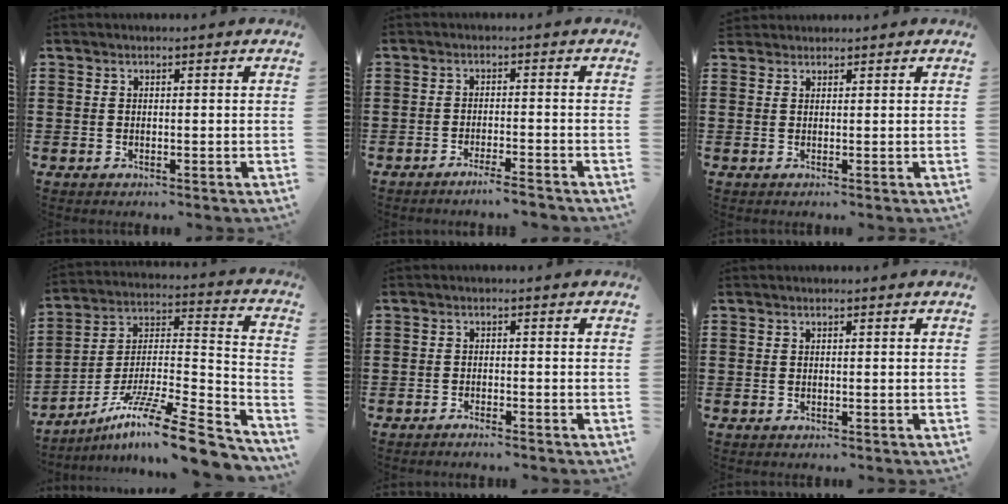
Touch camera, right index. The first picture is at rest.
{"total": 2.8, "force": [-2.5, -0.4, 1.2], "torque": [-0.020, -0.001, -0.047]}
{"total": 1.1, "force": [1.0, 0.1, -0.3], "torque": [0.003, 0.003, 0.021]}
{"total": 14.6, "force": [-10.9, 1.7, 9.6], "torque": [-0.160, 0.021, -0.196]}
{"total": 1.1, "force": [-1.1, -0.1, 0.0], "torque": [-0.003, 0.004, -0.021]}
{"total": 0.0}